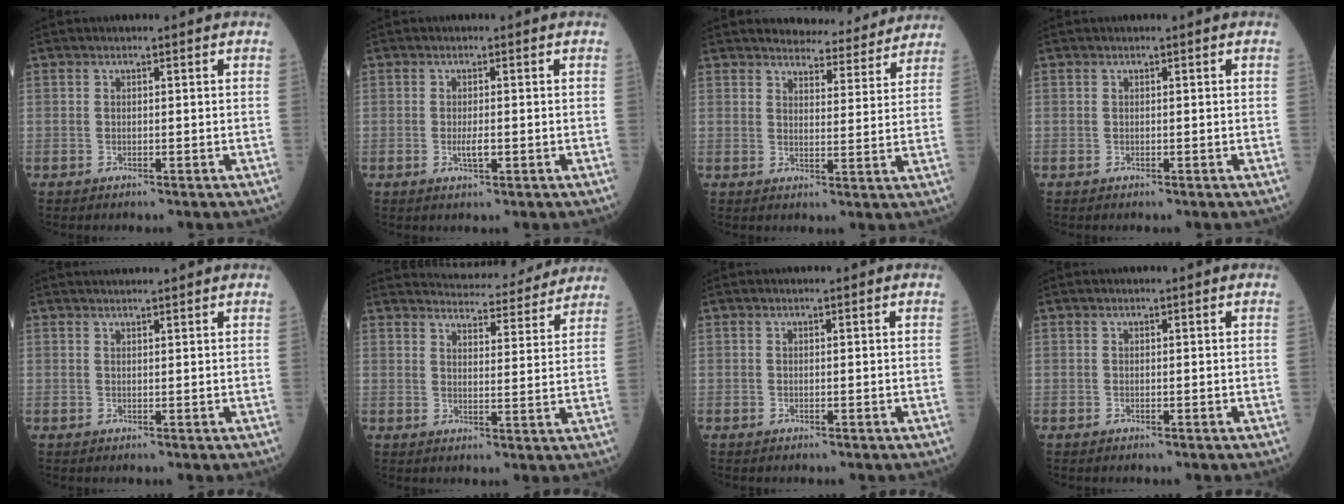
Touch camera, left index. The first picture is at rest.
{"total": 1.9, "force": [-0.5, 0.5, 1.8], "torque": [-0.035, -0.002, -0.007]}
{"total": 9.5, "force": [9.2, 2.0, 1.7], "torque": [-0.011, -0.010, 0.106]}
{"total": 0.0}
{"total": 3.7, "force": [3.5, -0.1, 1.0], "torque": [-0.011, 0.026, 0.049]}
{"total": 15.7, "force": [15.1, 2.4, 3.7], "torque": [-0.040, -0.006, 0.180]}
{"total": 0.0}
{"total": 0.0}